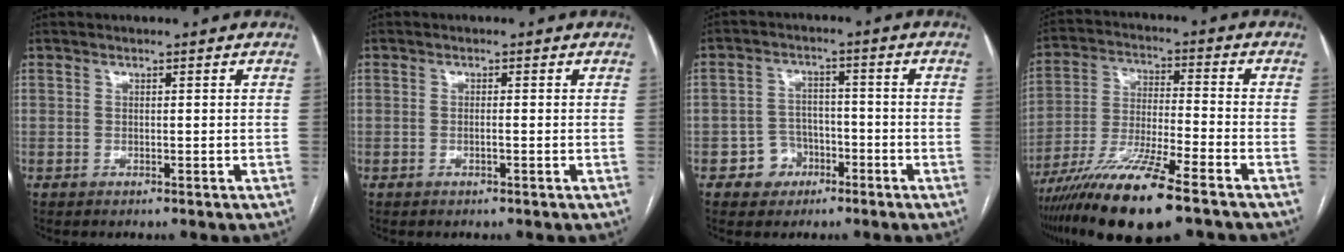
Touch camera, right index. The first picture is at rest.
{"total": 0.8, "force": [-0.3, 0.0, 0.7], "torque": [-0.014, 0.001, -0.004]}
{"total": 5.0, "force": [-2.5, 4.2, 1.0], "torque": [-0.009, 0.017, -0.037]}
{"total": 15.4, "force": [-10.6, 1.2, 11.1], "torque": [-0.225, -0.039, -0.192]}